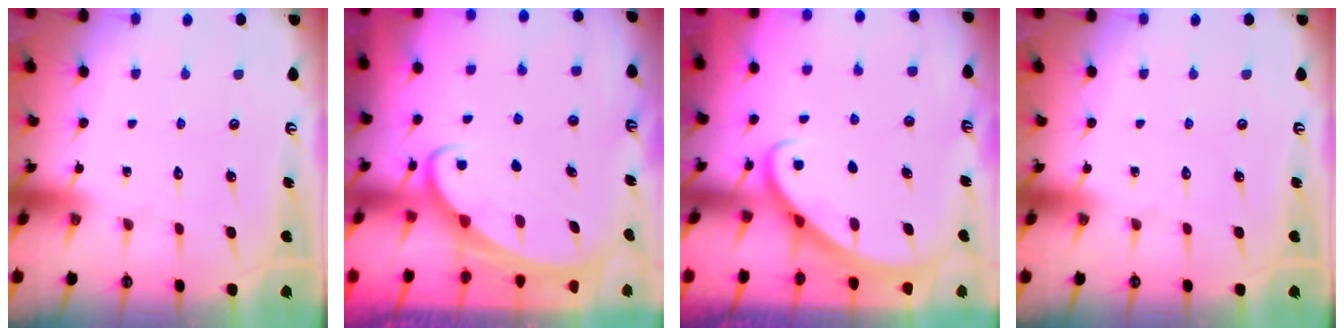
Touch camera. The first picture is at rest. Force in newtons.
{"total": 1.9, "press": 1.9, "slide": 0.3}
{"total": 2.9, "press": 2.9, "slide": 0.2}
{"total": 0.0}